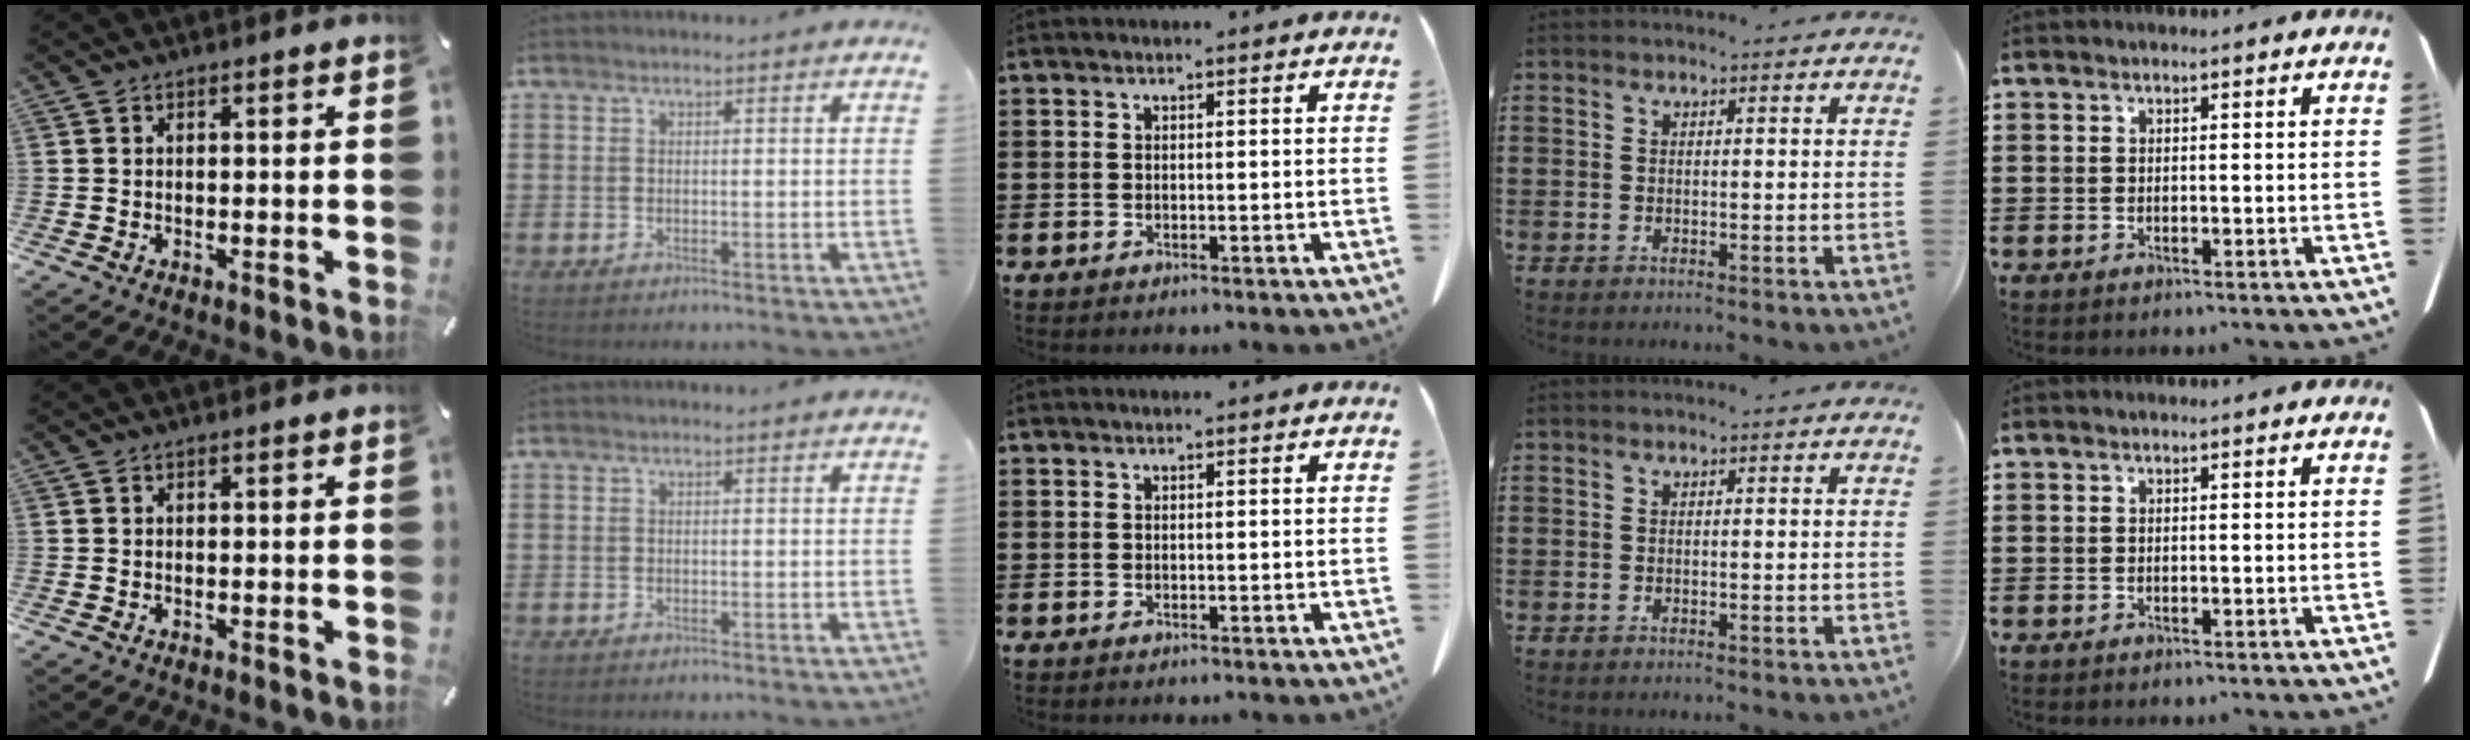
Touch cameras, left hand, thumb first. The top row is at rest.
{}